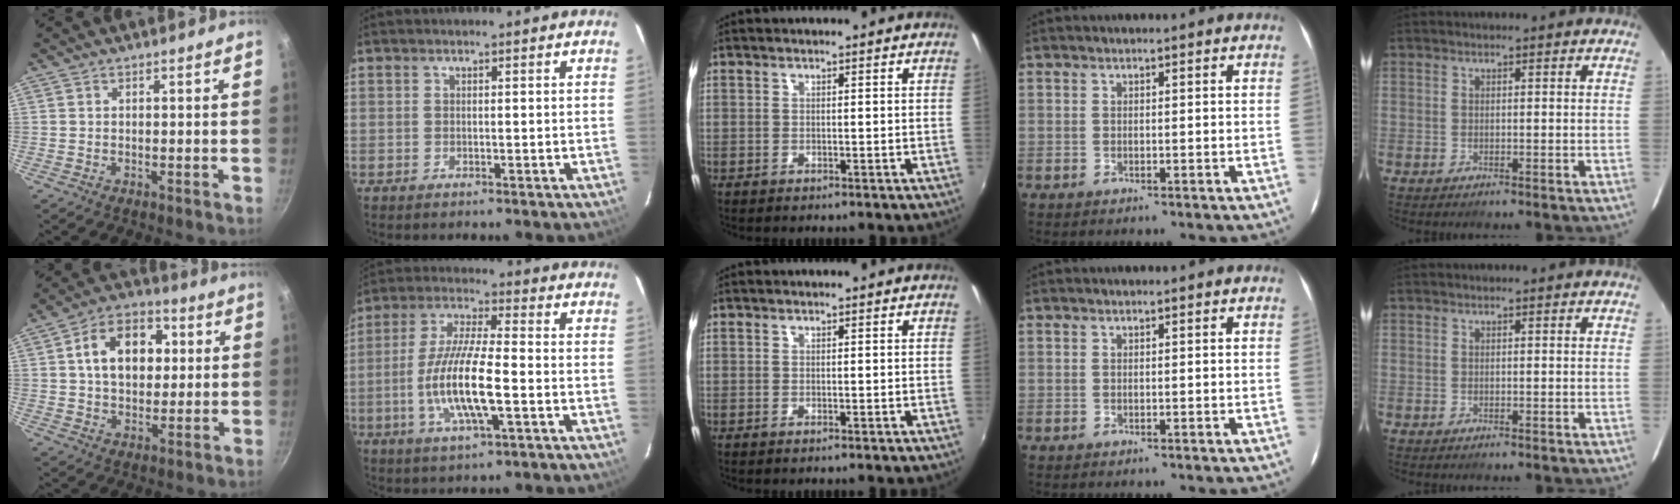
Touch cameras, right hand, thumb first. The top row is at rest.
{"thumb": {"total": 13.9, "force": [2.8, 9.7, 9.5], "torque": [-0.117, 0.015, 0.034]}, "index": {"total": 13.4, "force": [-3.5, 2.6, 12.7], "torque": [-0.259, -0.006, -0.068]}}